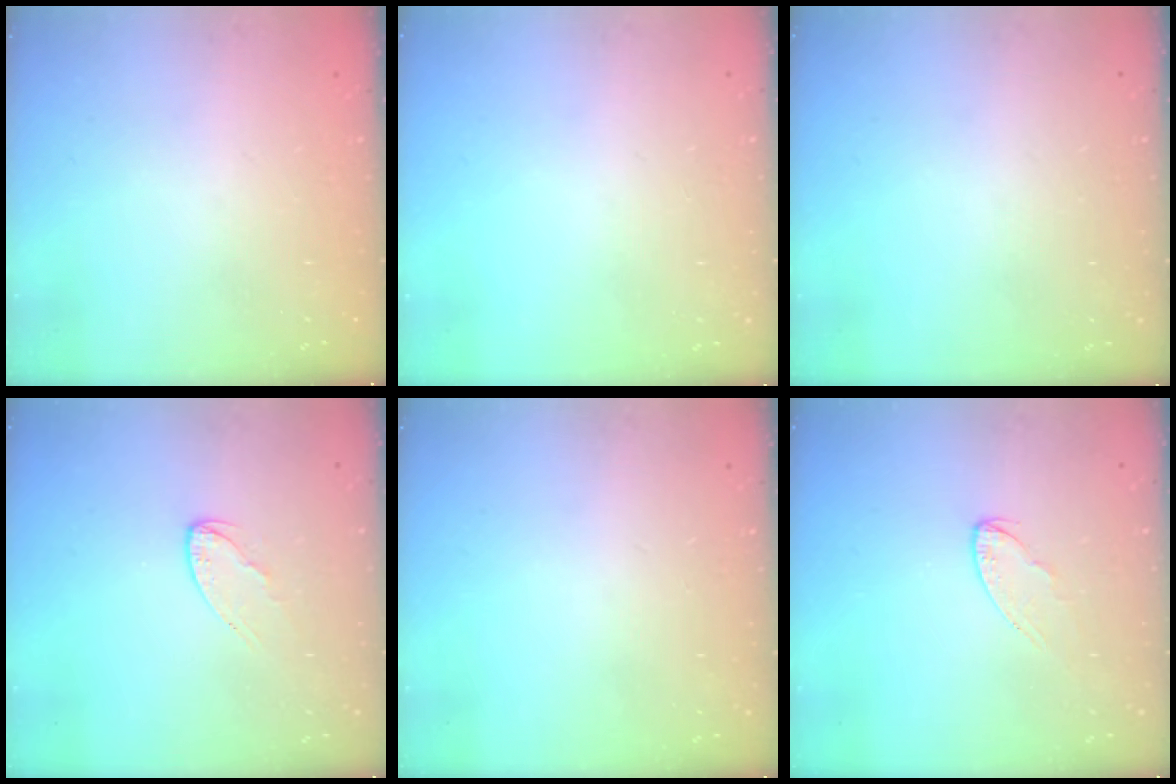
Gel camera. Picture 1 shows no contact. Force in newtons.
{"total": 0.0}
{"total": 0.0}
{"total": 4.9, "press": 4.9, "slide": 0.4}
{"total": 0.0}
{"total": 4.3, "press": 4.2, "slide": 0.4}